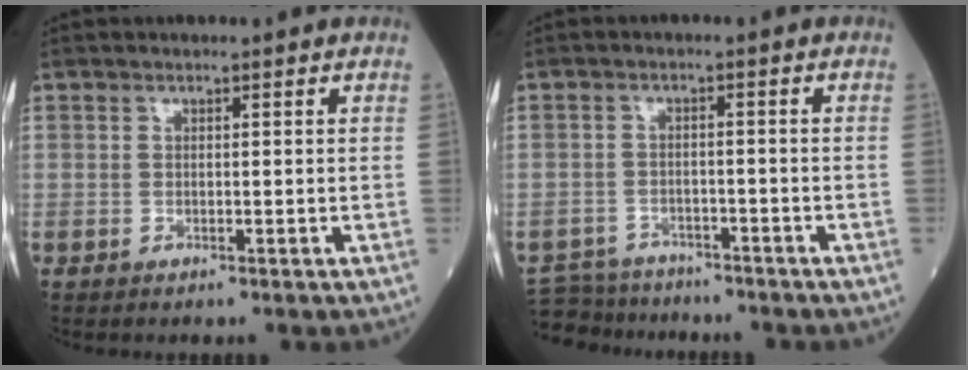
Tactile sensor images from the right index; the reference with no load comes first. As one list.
[{"total": 9.2, "force": [-8.2, 3.7, 1.6], "torque": [-0.039, 0.009, -0.124]}]